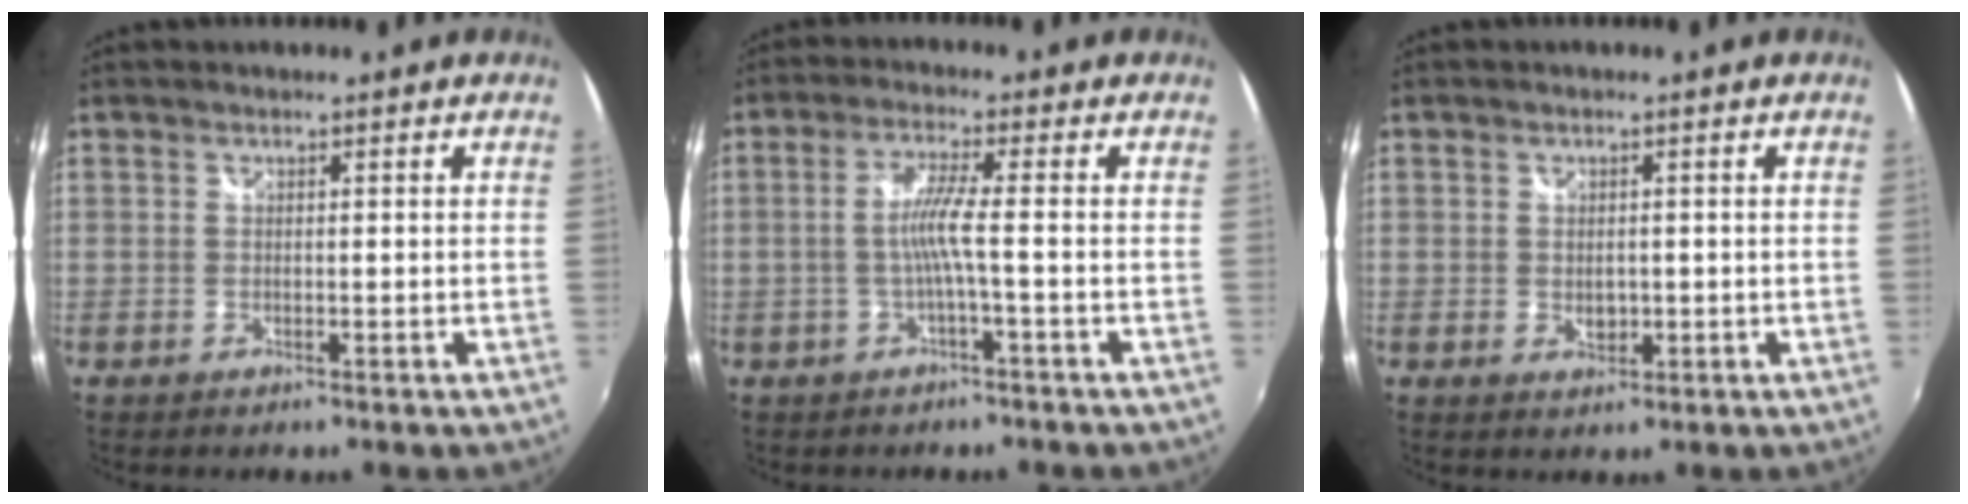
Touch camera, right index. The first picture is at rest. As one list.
[{"total": 4.5, "force": [-1.2, -1.0, 4.3], "torque": [-0.093, 0.000, -0.020]}, {"total": 2.4, "force": [-0.3, 1.8, 1.5], "torque": [-0.024, -0.003, -0.003]}]